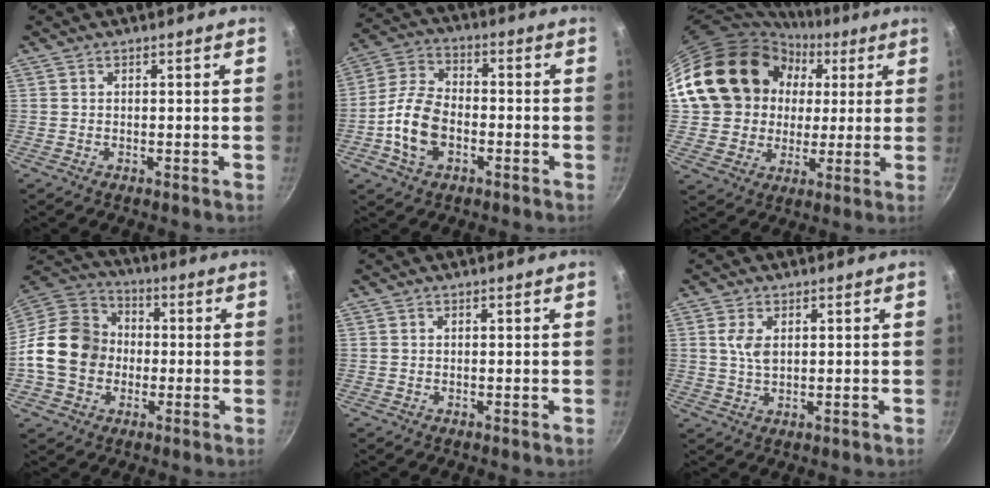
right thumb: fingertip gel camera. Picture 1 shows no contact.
{"total": 11.5, "force": [-3.2, 7.3, 8.3], "torque": [-0.152, 0.029, -0.068]}
{"total": 20.3, "force": [4.7, 17.3, 9.6], "torque": [-0.155, 0.030, 0.095]}
{"total": 16.0, "force": [-1.8, 13.4, 8.5], "torque": [-0.130, 0.035, -0.047]}
{"total": 0.0}
{"total": 4.1, "force": [1.0, 2.3, 3.3], "torque": [-0.064, -0.005, 0.021]}